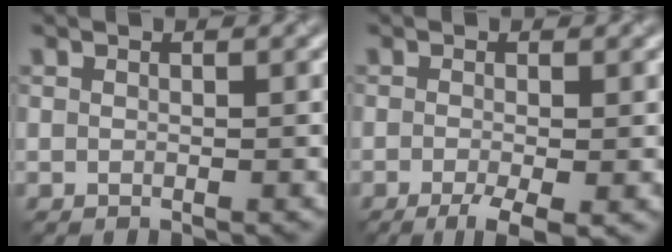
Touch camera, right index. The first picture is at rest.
{"total": 3.7, "force": [-1.9, 0.8, 3.0], "torque": [-0.058, -0.005, -0.033]}